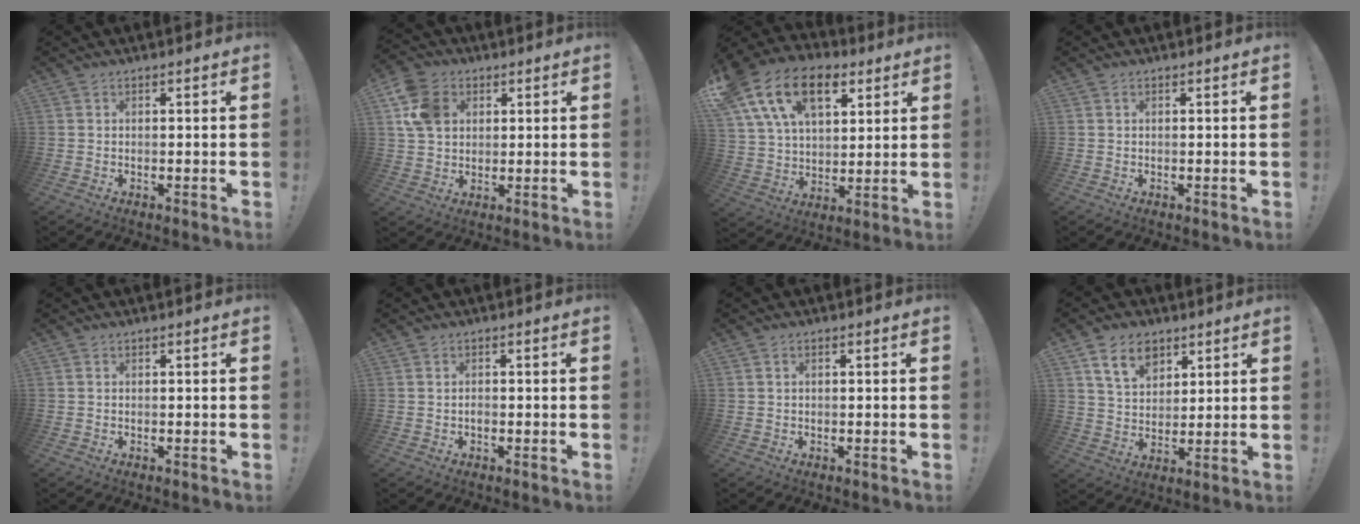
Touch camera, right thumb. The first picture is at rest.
{"total": 13.0, "force": [3.4, 10.2, 7.3], "torque": [-0.129, 0.000, 0.072]}
{"total": 20.7, "force": [9.8, 13.1, 12.6], "torque": [-0.217, -0.033, 0.175]}
{"total": 0.0}
{"total": 0.0}
{"total": 0.7, "force": [-0.3, 0.5, 0.4], "torque": [-0.011, 0.003, -0.007]}
{"total": 0.6, "force": [0.1, 0.4, 0.4], "torque": [-0.015, 0.006, 0.003]}
{"total": 10.8, "force": [6.3, 7.2, 5.0], "torque": [-0.076, -0.021, 0.119]}